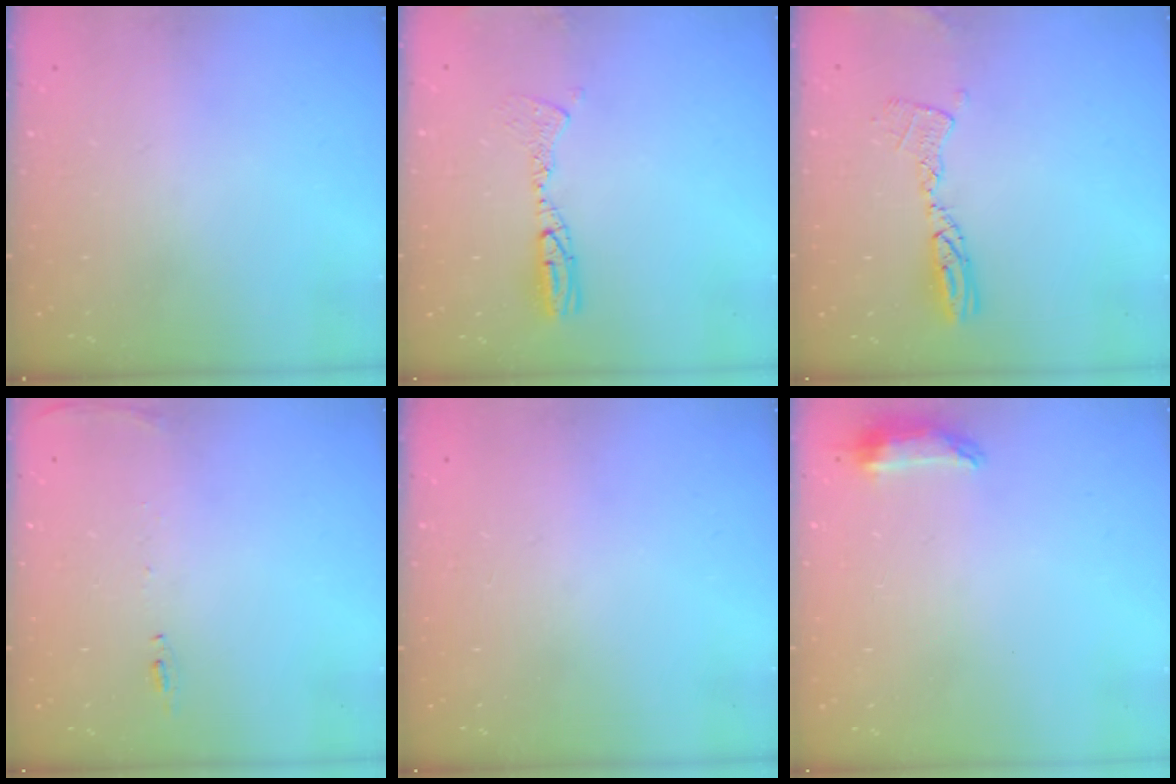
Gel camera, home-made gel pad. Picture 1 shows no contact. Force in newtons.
{"total": 9.6, "press": 9.5, "slide": 1.9}
{"total": 9.7, "press": 9.6, "slide": 0.9}
{"total": 6.1, "press": 6.0, "slide": 0.9}
{"total": 0.0}
{"total": 6.6, "press": 6.6, "slide": 0.9}